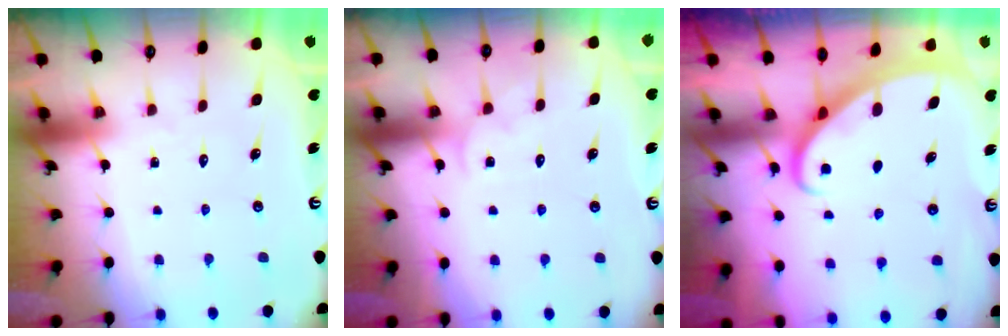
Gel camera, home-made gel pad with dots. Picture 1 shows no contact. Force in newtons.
{"total": 2.9, "press": 2.8, "slide": 0.3}
{"total": 2.3, "press": 2.3, "slide": 0.2}